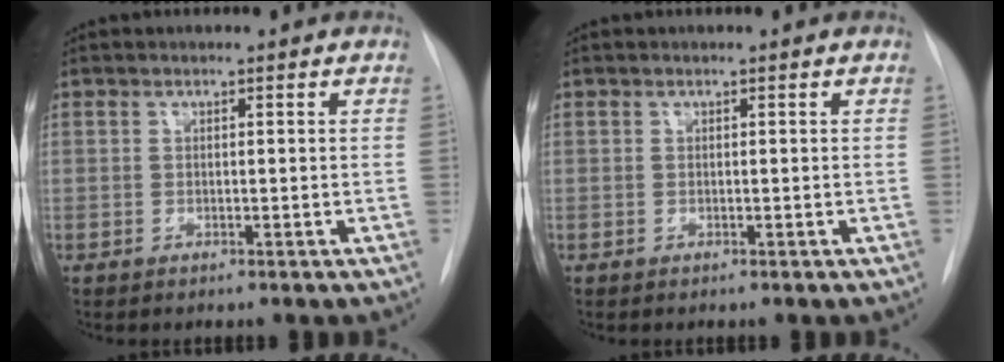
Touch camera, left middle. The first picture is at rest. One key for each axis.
{"total": 0.0}